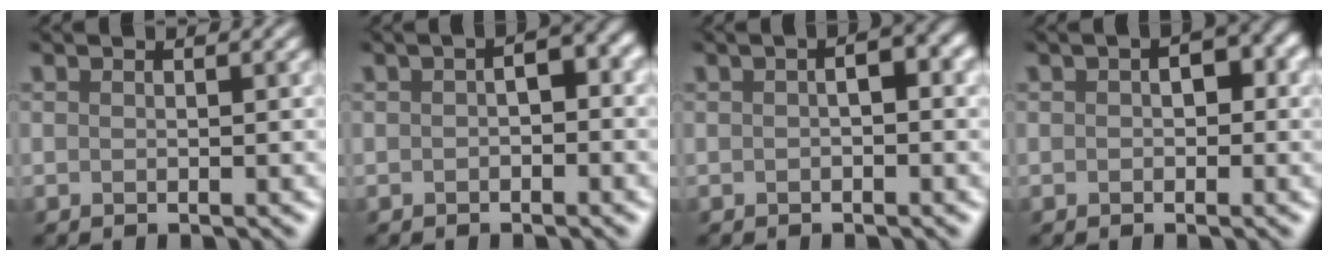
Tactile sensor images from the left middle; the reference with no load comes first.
{"total": 2.1, "force": [-0.6, 1.0, 1.7], "torque": [-0.026, 0.008, -0.015]}
{"total": 2.0, "force": [-0.3, 0.7, 1.9], "torque": [-0.031, 0.008, -0.008]}
{"total": 2.0, "force": [-0.2, 1.4, 1.4], "torque": [-0.014, 0.008, -0.007]}